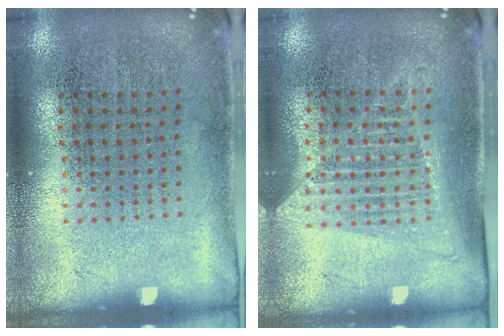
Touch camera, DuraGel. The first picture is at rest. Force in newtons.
{"total": 1.3, "press": 1.2, "slide": 0.5}